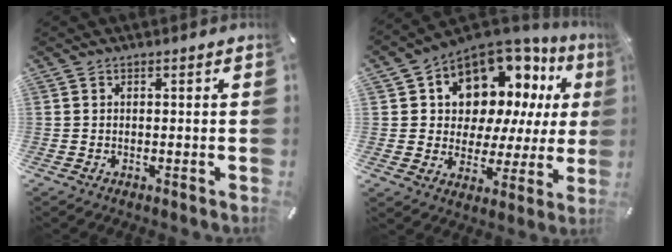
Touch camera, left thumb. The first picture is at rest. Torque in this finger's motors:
{"motor_torque": [1.97, 3.04, 2.28, -0.50, 0.19]}